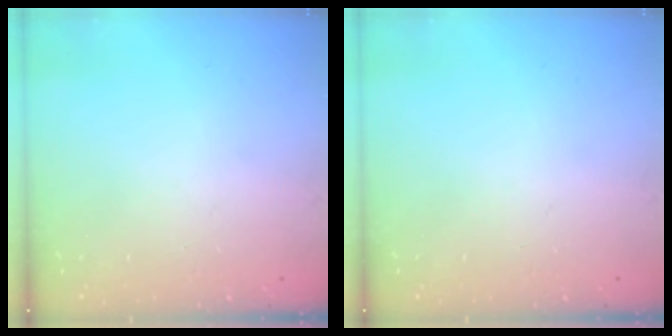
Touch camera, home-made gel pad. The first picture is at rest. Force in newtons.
{"total": 0.0}